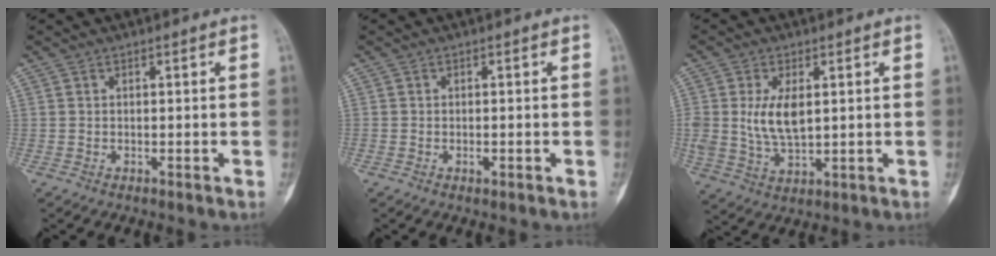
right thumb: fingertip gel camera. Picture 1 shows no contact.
{"total": 1.0, "force": [-0.4, 0.5, 0.7], "torque": [-0.008, 0.001, -0.006]}
{"total": 8.1, "force": [1.5, 4.3, 6.7], "torque": [-0.125, -0.012, 0.038]}